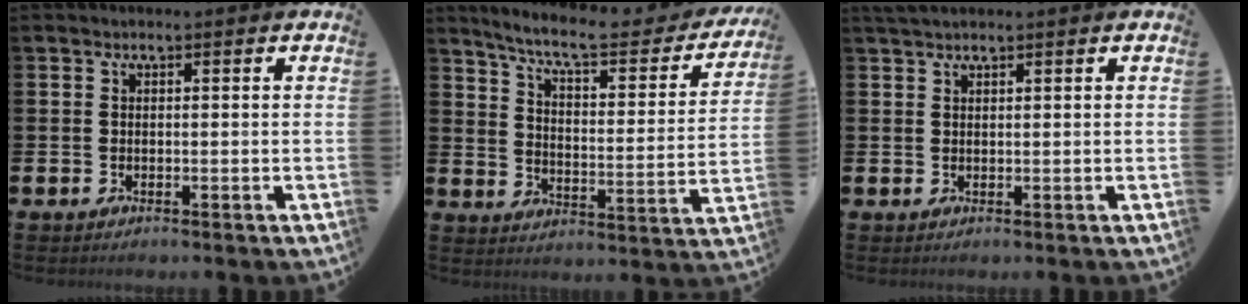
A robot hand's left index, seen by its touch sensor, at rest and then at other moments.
{"total": 8.3, "force": [7.2, 1.6, 3.7], "torque": [-0.096, -0.047, 0.119]}
{"total": 1.6, "force": [1.4, 0.3, 0.6], "torque": [-0.012, 0.004, 0.025]}